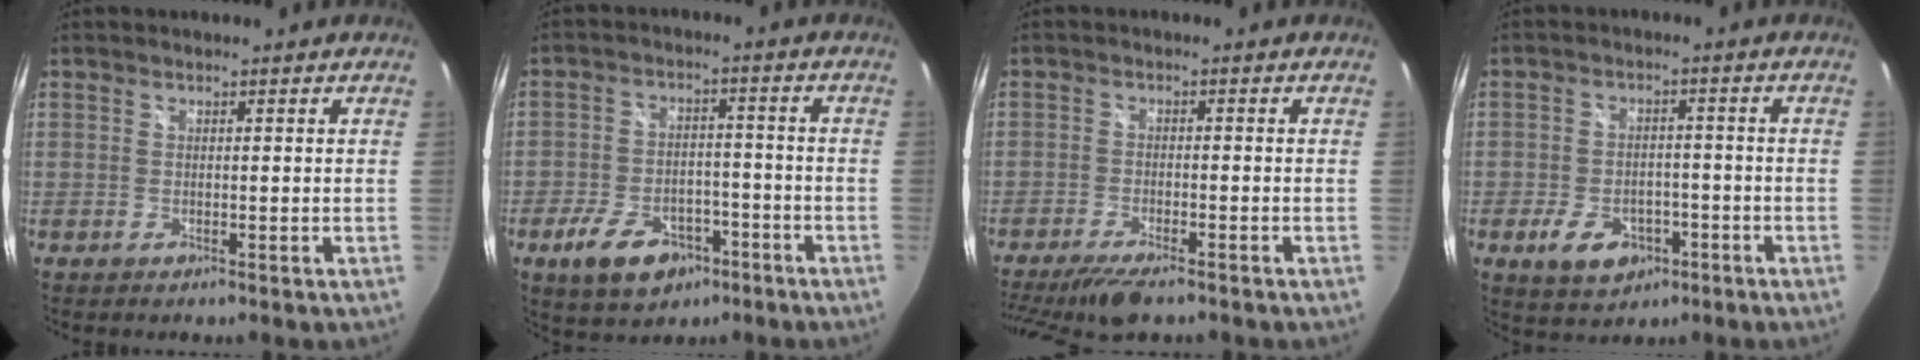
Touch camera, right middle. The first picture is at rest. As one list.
[{"total": 11.7, "force": [-6.7, 7.0, 6.6], "torque": [-0.151, 0.003, -0.102]}, {"total": 9.8, "force": [-7.7, 2.1, 5.6], "torque": [-0.129, -0.029, -0.132]}, {"total": 8.4, "force": [-4.2, 5.6, 4.7], "torque": [-0.114, 0.000, -0.059]}]